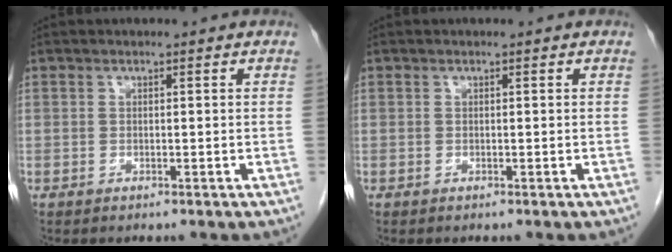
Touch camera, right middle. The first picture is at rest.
{"total": 0.0}